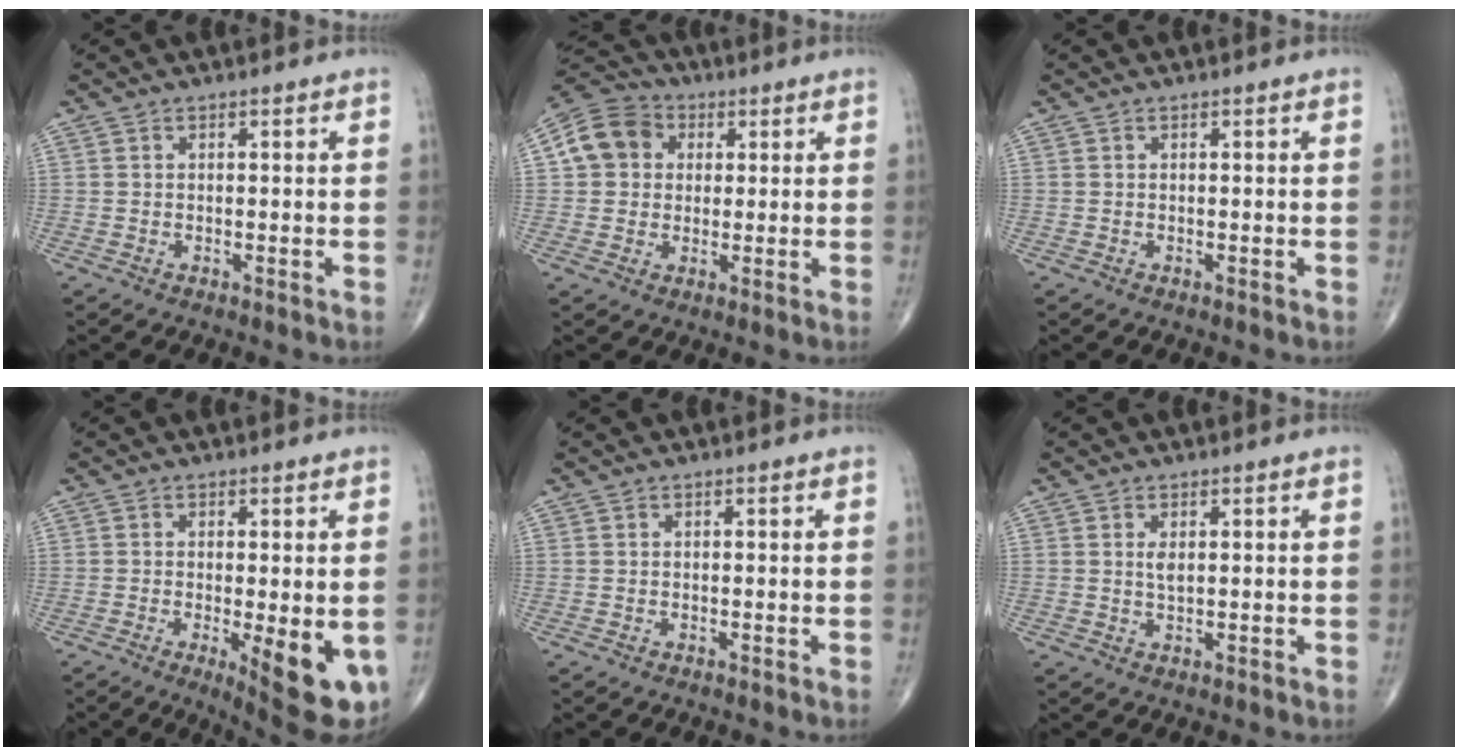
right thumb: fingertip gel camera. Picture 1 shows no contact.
{"total": 9.8, "force": [2.1, 8.5, 4.5], "torque": [-0.067, 0.013, 0.023]}
{"total": 0.0}
{"total": 11.0, "force": [-3.1, 3.3, 10.0], "torque": [-0.128, -0.021, -0.035]}
{"total": 0.0}
{"total": 1.7, "force": [0.5, 0.7, 1.5], "torque": [-0.027, -0.005, 0.011]}